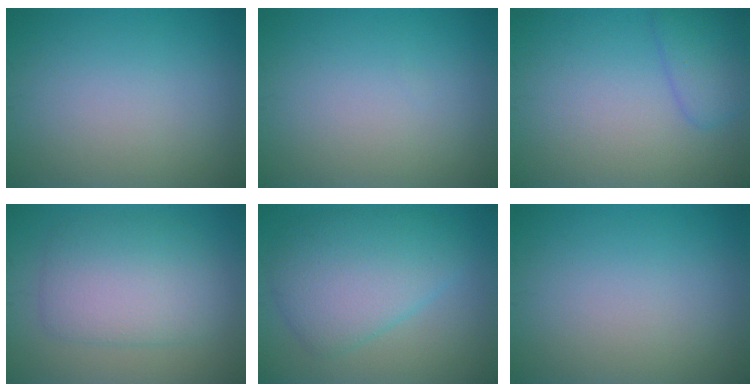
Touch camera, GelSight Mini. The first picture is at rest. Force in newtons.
{"total": 0.0}
{"total": 2.7, "press": 2.7, "slide": 0.2}
{"total": 5.8, "press": 5.8, "slide": 0.1}
{"total": 6.8, "press": 6.8, "slide": 0.1}
{"total": 0.0}